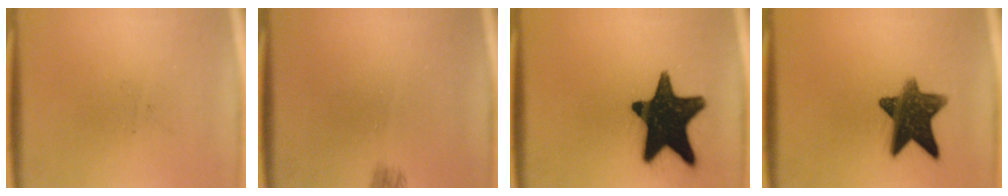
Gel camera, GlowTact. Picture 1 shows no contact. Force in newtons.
{"total": 1.6}
{"total": 18.6}
{"total": 11.5}